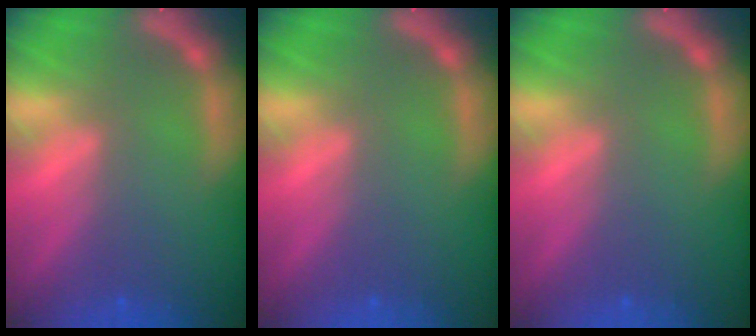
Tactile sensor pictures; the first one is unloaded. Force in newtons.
{"total": 0.0}
{"total": 0.0}